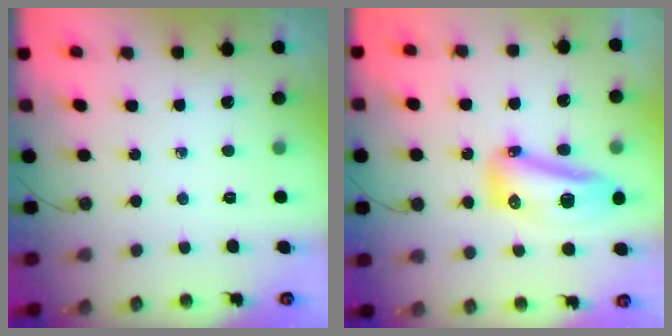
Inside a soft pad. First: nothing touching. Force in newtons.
{"total": 22.3, "press": 17.1, "slide": 14.3}